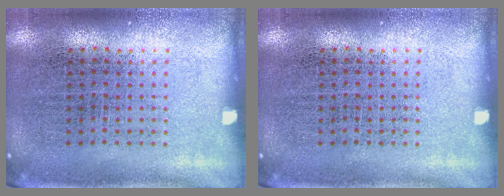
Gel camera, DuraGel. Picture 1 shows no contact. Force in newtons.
{"total": 0.0}